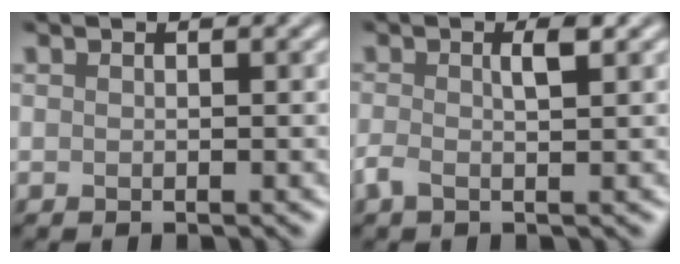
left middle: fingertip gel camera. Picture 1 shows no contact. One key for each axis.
{"total": 2.1, "fx": -0.2, "fy": 0.3, "fz": 2.0, "tx": -0.043, "ty": 0.007, "tz": -0.004}